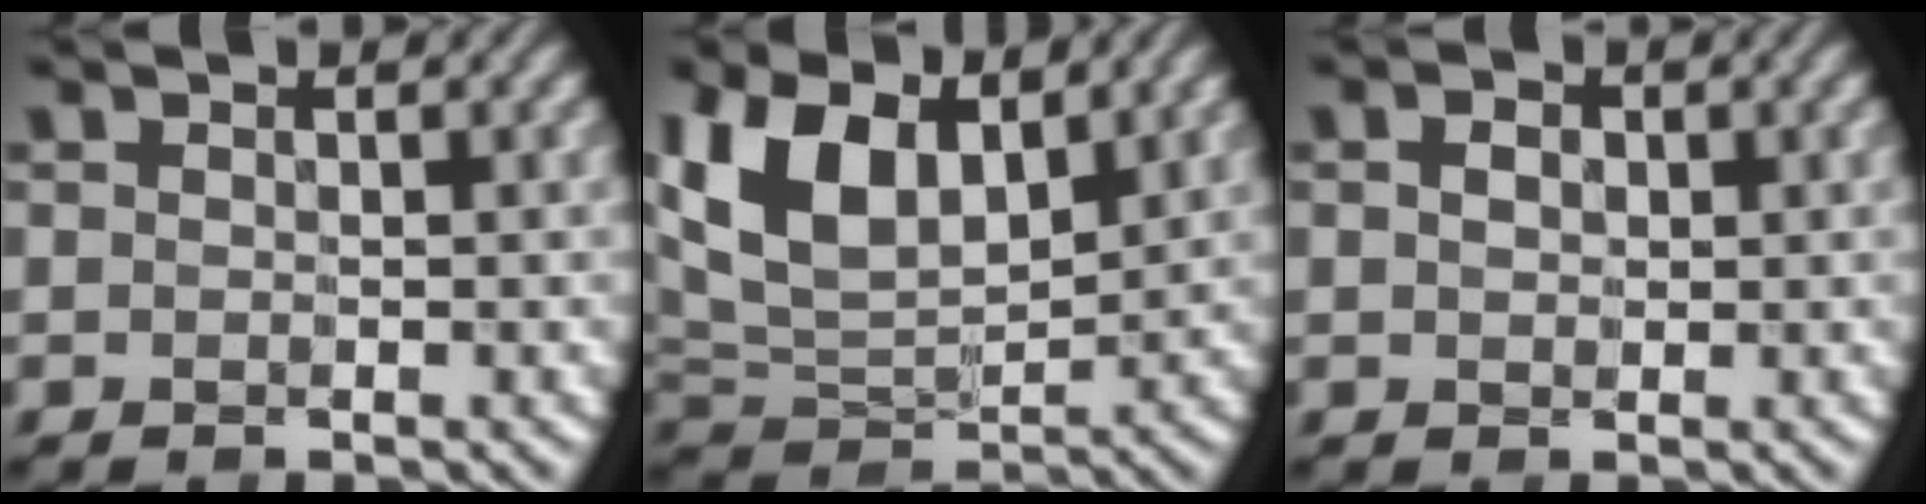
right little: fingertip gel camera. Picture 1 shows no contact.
{"total": 9.3, "force": [3.6, 5.5, 6.6], "torque": [-0.157, 0.002, 0.066]}
{"total": 1.3, "force": [0.0, 1.0, 0.8], "torque": [-0.016, 0.000, 0.001]}